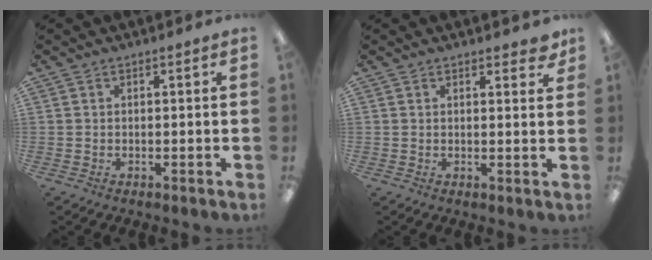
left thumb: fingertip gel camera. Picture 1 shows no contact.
{"total": 2.4, "force": [2.0, 0.8, 1.1], "torque": [0.000, -0.010, 0.031]}